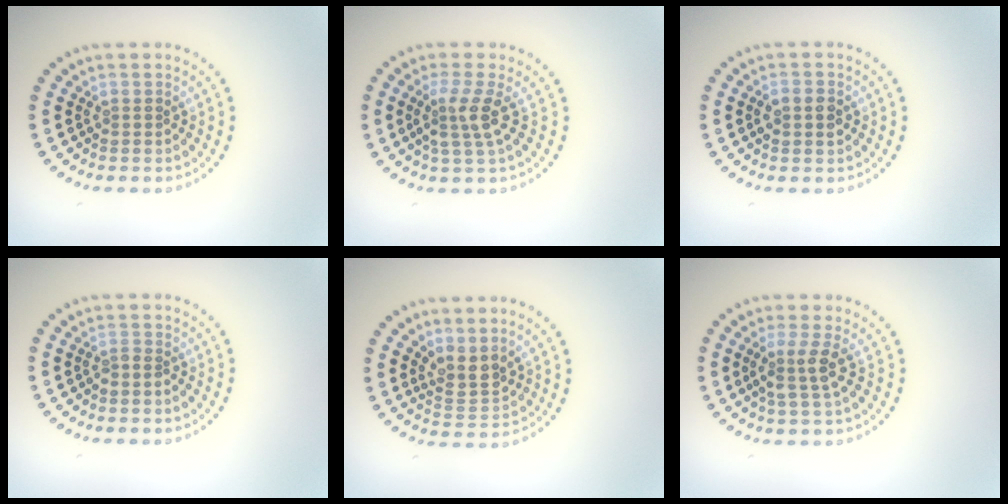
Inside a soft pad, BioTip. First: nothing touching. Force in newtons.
{"total": 2.7, "press": 2.1, "slide": 1.8}
{"total": 2.6, "press": 2.6, "slide": 0.2}
{"total": 0.7, "press": 0.4, "slide": 0.6}
{"total": 2.4, "press": 2.0, "slide": 1.4}
{"total": 2.6, "press": 2.1, "slide": 1.6}